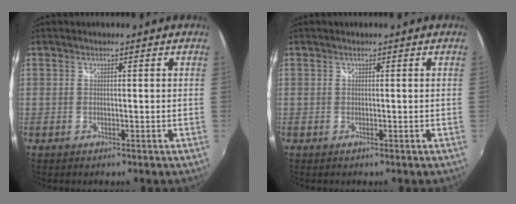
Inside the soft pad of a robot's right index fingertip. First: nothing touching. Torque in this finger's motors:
{"motor_torque": [0.00, 0.00, 0.00, 0.00]}